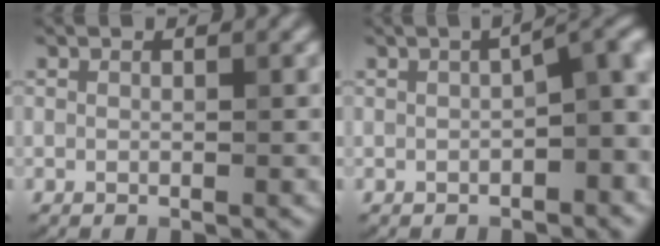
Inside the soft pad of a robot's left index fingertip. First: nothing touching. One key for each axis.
{"total": 4.2, "fx": -0.5, "fy": 1.4, "fz": 4.0, "tx": -0.043, "ty": 0.013, "tz": -0.010}